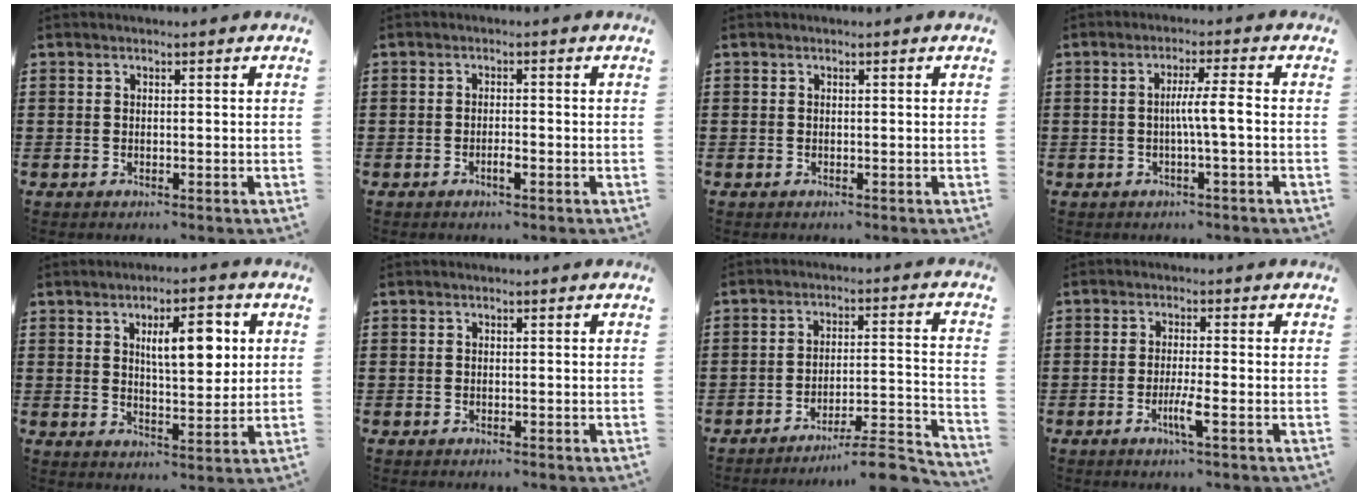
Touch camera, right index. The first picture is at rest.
{"total": 1.9, "force": [-0.9, 0.4, 1.5], "torque": [-0.028, -0.001, -0.016]}
{"total": 0.0}
{"total": 4.2, "force": [-0.6, -0.2, 4.1], "torque": [-0.075, -0.005, -0.015]}
{"total": 7.8, "force": [2.6, 2.9, 6.8], "torque": [-0.105, -0.003, 0.036]}
{"total": 0.0}
{"total": 7.7, "force": [-6.9, 0.3, 3.3], "torque": [-0.046, 0.000, -0.133]}
{"total": 3.7, "force": [-1.7, 0.0, 3.3], "torque": [-0.061, -0.012, -0.032]}